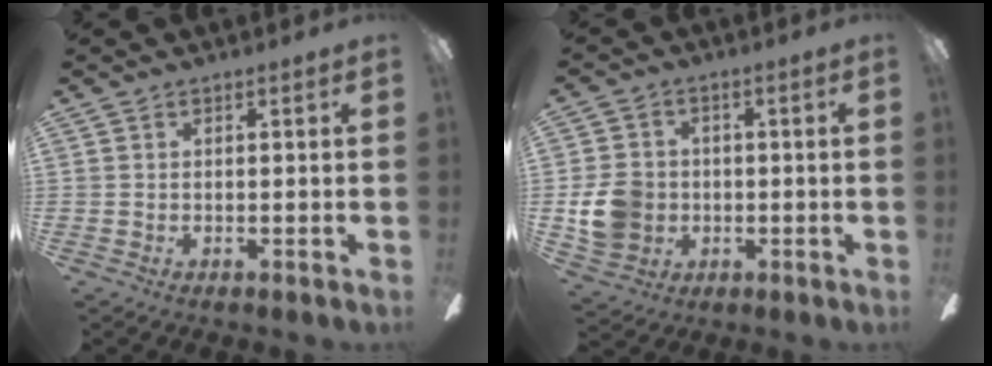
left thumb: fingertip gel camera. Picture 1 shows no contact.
{"total": 9.3, "force": [-1.0, 8.2, 4.2], "torque": [-0.099, 0.017, -0.016]}